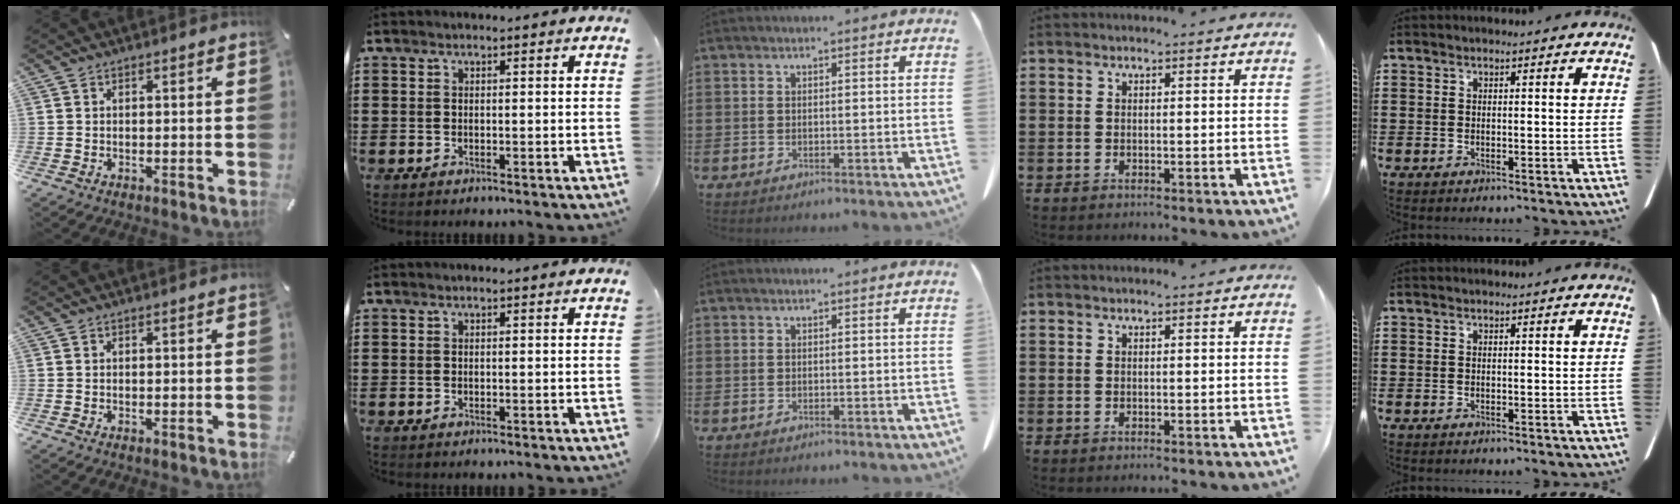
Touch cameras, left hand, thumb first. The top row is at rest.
{}